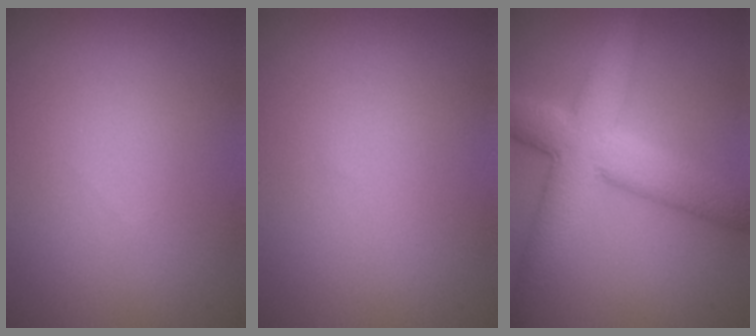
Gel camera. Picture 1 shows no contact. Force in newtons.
{"total": 0.0}
{"total": 7.8, "press": 7.8, "slide": 0.3}